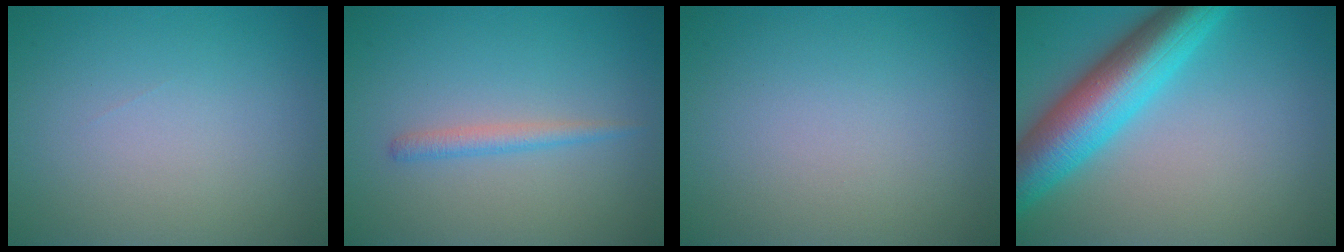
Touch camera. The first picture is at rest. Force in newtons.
{"total": 1.5, "press": 1.5, "slide": 0.1}
{"total": 0.0}
{"total": 9.0, "press": 9.0, "slide": 0.3}